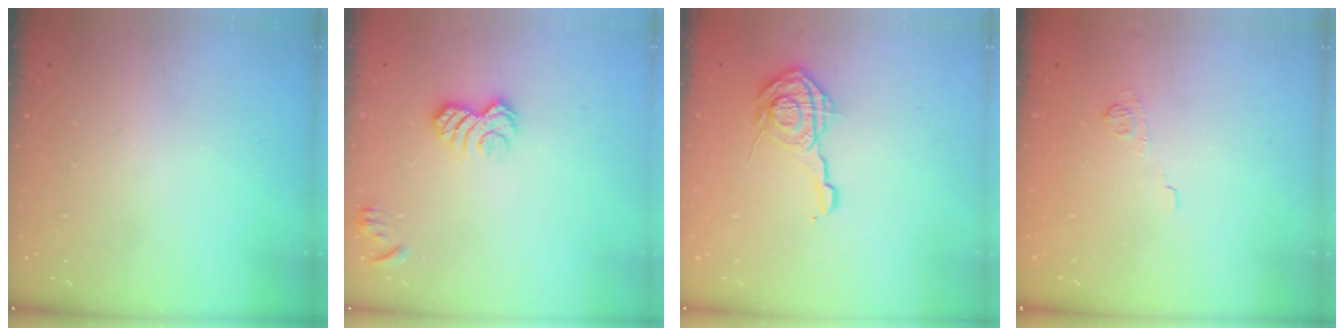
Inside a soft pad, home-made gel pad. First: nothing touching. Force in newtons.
{"total": 8.1, "press": 8.0, "slide": 0.9}
{"total": 11.1, "press": 11.1, "slide": 0.9}
{"total": 6.7, "press": 6.5, "slide": 1.5}